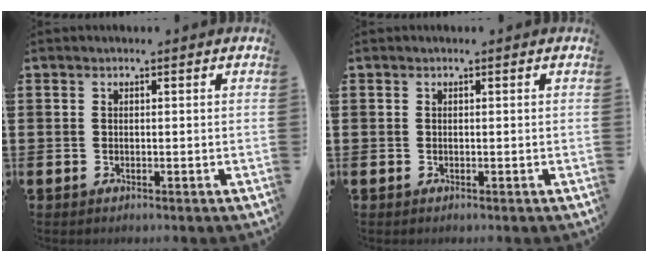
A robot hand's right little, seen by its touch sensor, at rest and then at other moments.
{"total": 0.0}